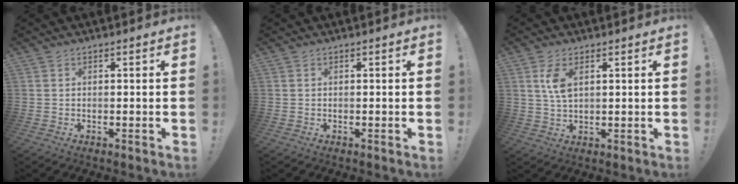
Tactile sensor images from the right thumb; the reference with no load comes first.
{"total": 0.0}
{"total": 5.5, "force": [2.0, 2.4, 4.5], "torque": [-0.083, -0.008, 0.031]}